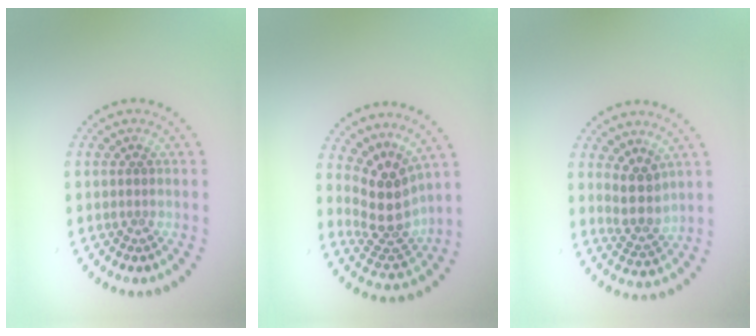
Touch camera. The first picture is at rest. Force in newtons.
{"total": 4.3, "press": 3.5, "slide": 2.5}
{"total": 2.9, "press": 2.4, "slide": 1.7}